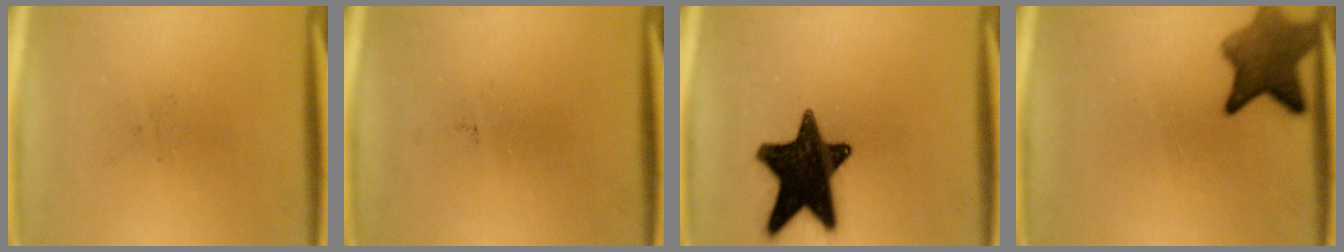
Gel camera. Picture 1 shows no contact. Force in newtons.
{"total": 0.0}
{"total": 17.7}
{"total": 7.5}